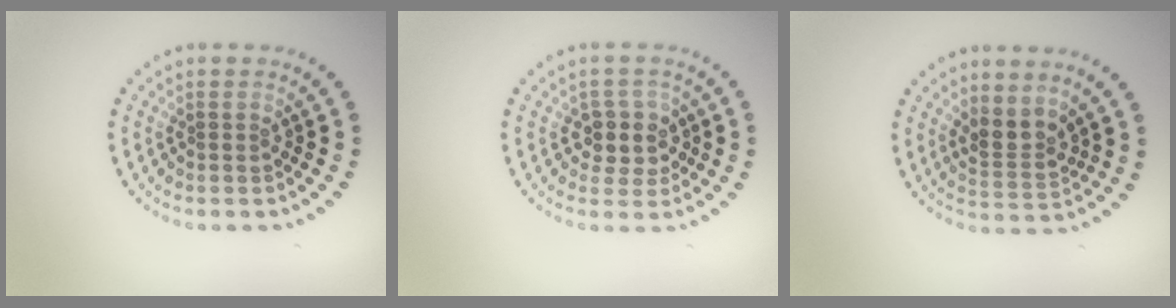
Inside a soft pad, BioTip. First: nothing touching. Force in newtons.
{"total": 2.9, "press": 2.6, "slide": 1.4}
{"total": 2.6, "press": 2.0, "slide": 1.6}